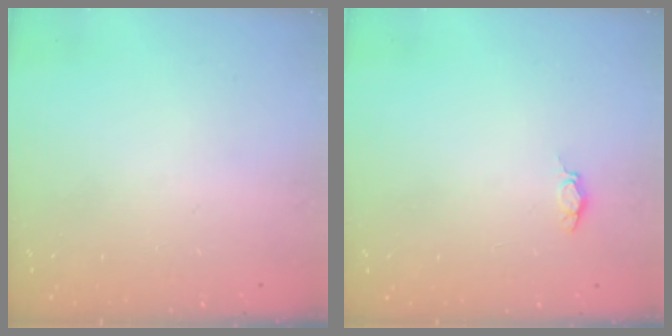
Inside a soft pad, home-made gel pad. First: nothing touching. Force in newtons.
{"total": 3.9, "press": 3.8, "slide": 0.6}